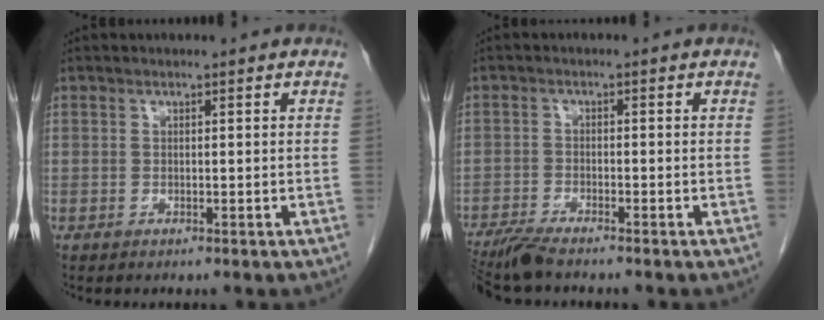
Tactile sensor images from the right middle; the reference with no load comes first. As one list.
[{"total": 5.0, "force": [-4.4, 0.2, 2.4], "torque": [-0.045, -0.017, -0.083]}]